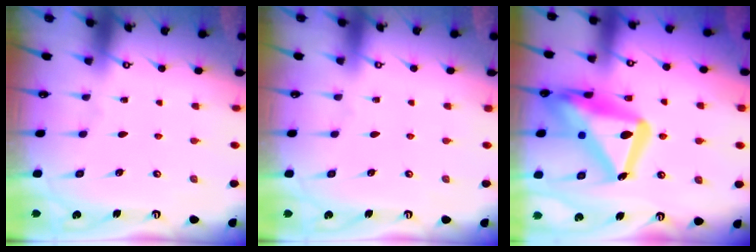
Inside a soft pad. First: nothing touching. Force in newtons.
{"total": 4.0, "press": 4.0, "slide": 0.1}
{"total": 24.9, "press": 24.8, "slide": 2.1}